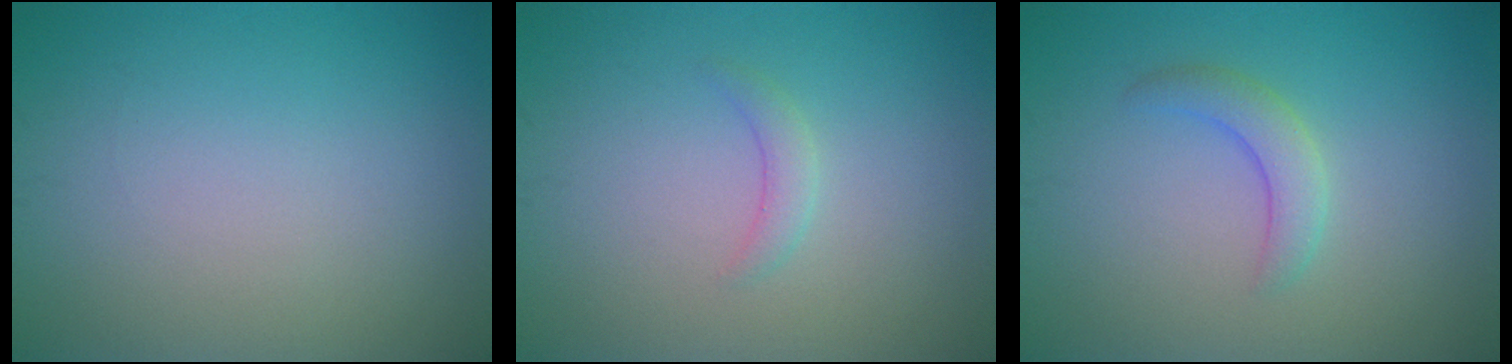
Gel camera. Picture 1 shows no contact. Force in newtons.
{"total": 1.2, "press": 1.2, "slide": 0.2}
{"total": 2.3, "press": 2.2, "slide": 0.2}